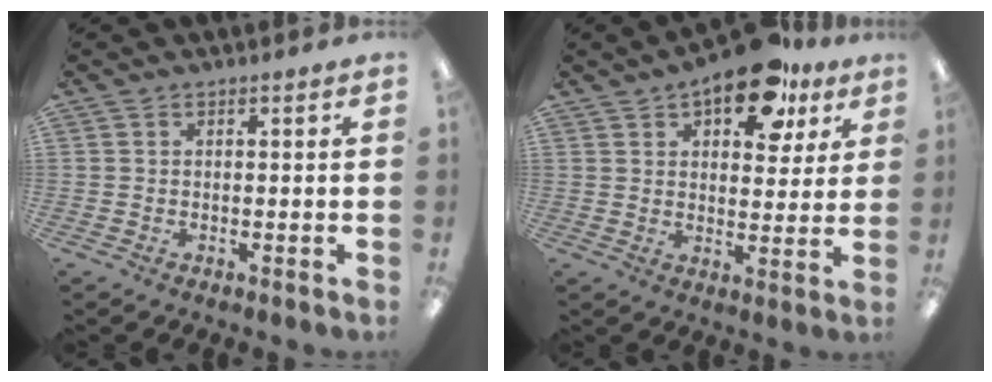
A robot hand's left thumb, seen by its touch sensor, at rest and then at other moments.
{"total": 14.2, "force": [8.8, 6.4, 9.1], "torque": [-0.121, -0.032, 0.146]}